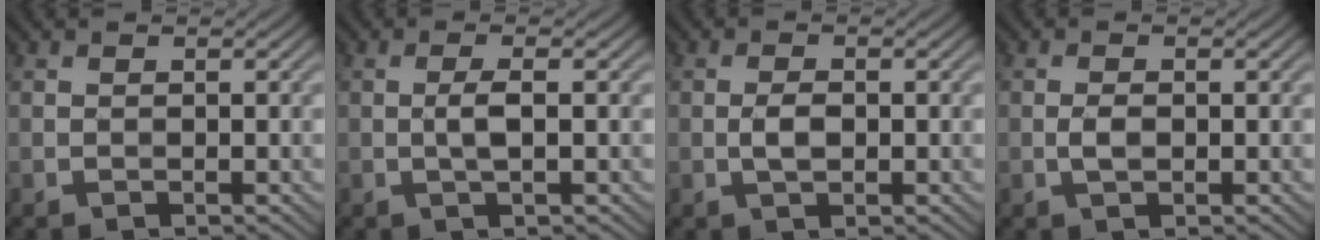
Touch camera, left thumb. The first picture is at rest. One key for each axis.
{"total": 2.3, "fx": -0.1, "fy": 0.4, "fz": 2.2, "tx": -0.043, "ty": 0.004, "tz": -0.007}
{"total": 2.3, "fx": -0.3, "fy": 1.2, "fz": 1.9, "tx": -0.039, "ty": 0.001, "tz": -0.008}
{"total": 1.7, "fx": -0.3, "fy": 0.9, "fz": 1.5, "tx": -0.030, "ty": 0.002, "tz": -0.008}